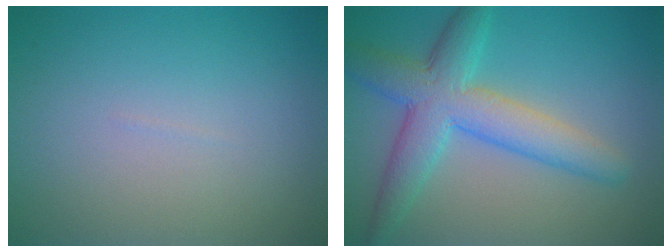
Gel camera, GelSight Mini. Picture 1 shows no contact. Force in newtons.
{"total": 6.3, "press": 6.3, "slide": 0.1}